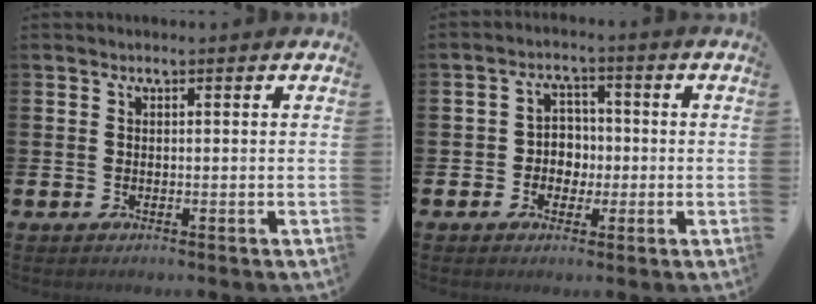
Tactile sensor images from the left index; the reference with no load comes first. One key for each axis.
{"total": 3.5, "fx": -0.6, "fy": 3.2, "fz": 1.3, "tx": -0.027, "ty": 0.004, "tz": -0.021}